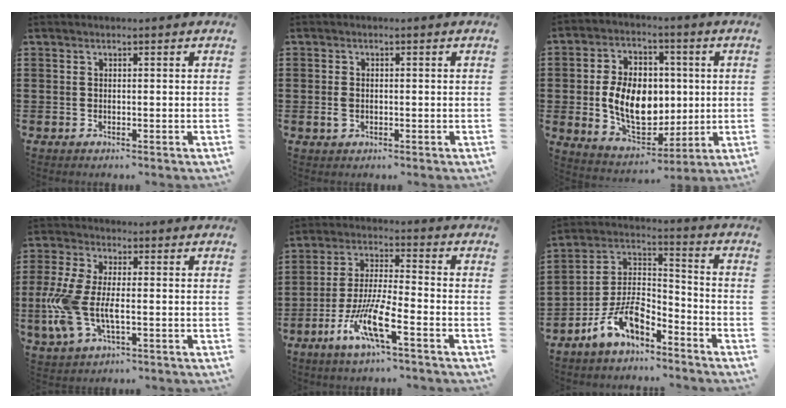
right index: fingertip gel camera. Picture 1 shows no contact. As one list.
[{"total": 1.8, "force": [-0.2, 1.2, 1.4], "torque": [-0.029, 0.004, -0.005]}, {"total": 11.5, "force": [0.3, 8.0, 8.3], "torque": [-0.165, 0.010, 0.002]}, {"total": 8.8, "force": [-1.4, 4.2, 7.6], "torque": [-0.194, -0.017, -0.031]}, {"total": 9.4, "force": [-5.1, 1.3, 7.8], "torque": [-0.172, -0.009, -0.101]}, {"total": 9.3, "force": [-6.7, 4.1, 5.0], "torque": [-0.112, 0.009, -0.132]}]